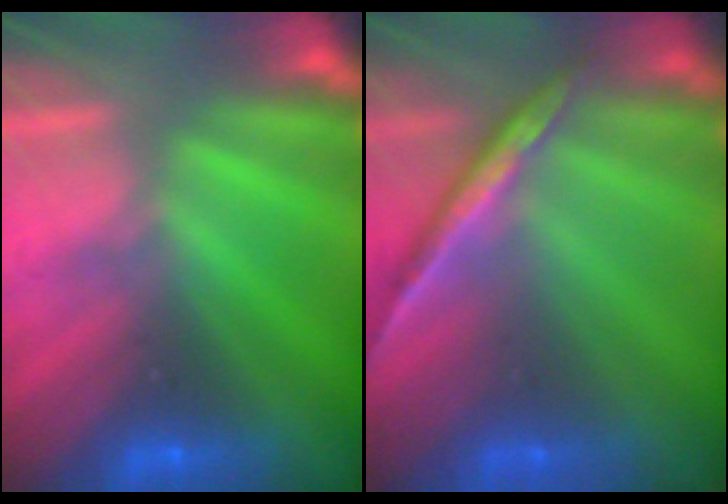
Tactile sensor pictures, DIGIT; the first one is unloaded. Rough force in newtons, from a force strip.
{"total": 1.5}